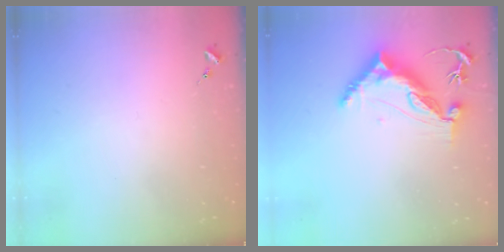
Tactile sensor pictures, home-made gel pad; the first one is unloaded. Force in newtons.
{"total": 10.7, "press": 10.6, "slide": 1.2}